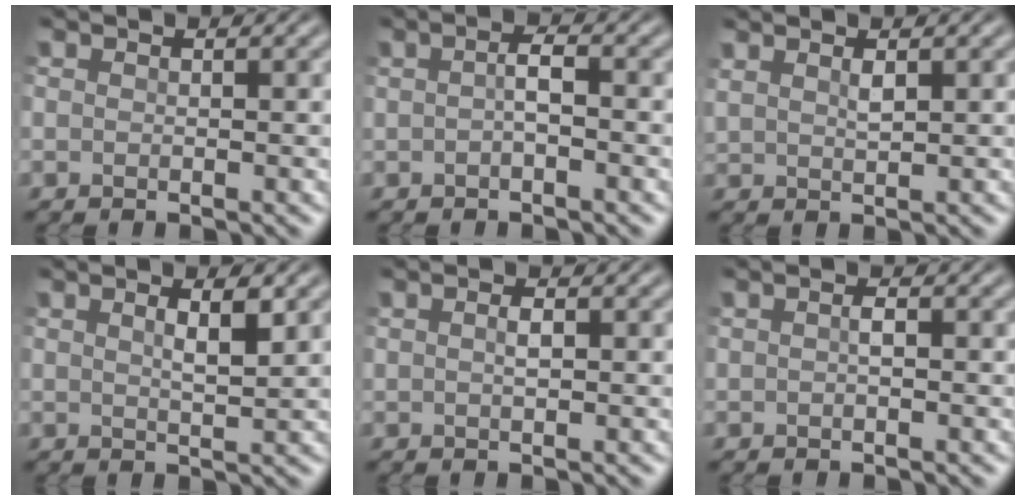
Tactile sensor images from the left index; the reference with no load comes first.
{"total": 1.7, "force": [-0.3, 0.6, 1.6], "torque": [-0.036, 0.004, -0.009]}
{"total": 1.4, "force": [0.8, 0.3, 1.0], "torque": [-0.026, -0.001, 0.018]}
{"total": 2.6, "force": [1.2, 0.6, 2.3], "torque": [-0.035, -0.001, 0.018]}
{"total": 1.1, "force": [0.2, 0.4, 1.0], "torque": [-0.027, 0.000, 0.004]}
{"total": 0.8, "force": [-0.1, 0.3, 0.8], "torque": [-0.021, 0.003, -0.003]}